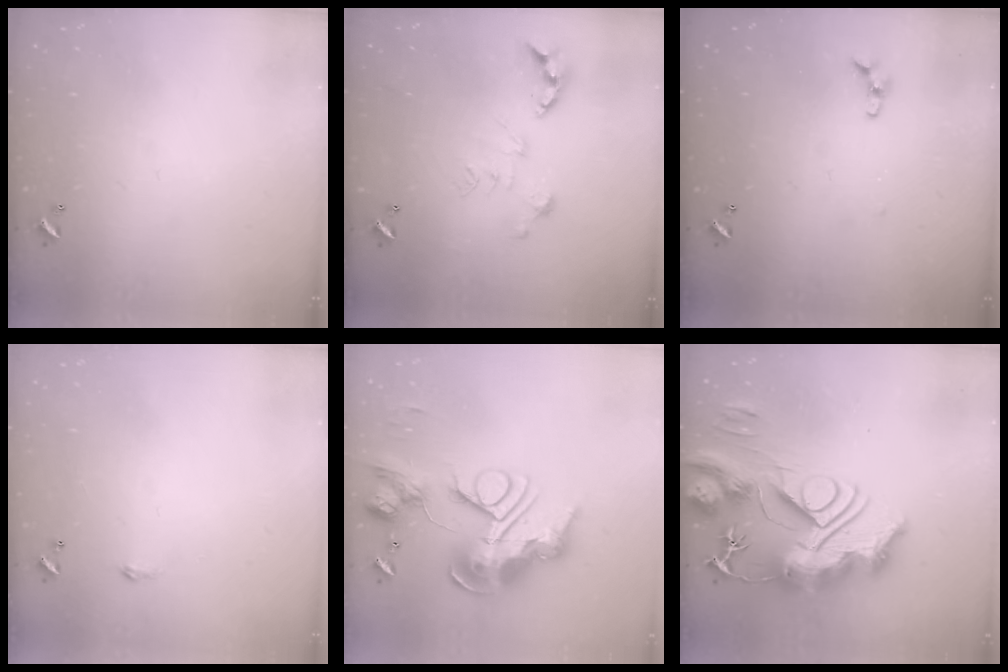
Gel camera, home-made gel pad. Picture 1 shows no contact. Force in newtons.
{"total": 0.8, "press": 0.8, "slide": 0.3}
{"total": 5.5, "press": 5.5, "slide": 0.6}
{"total": 1.8, "press": 1.8, "slide": 0.3}
{"total": 0.9, "press": 0.9, "slide": 0.0}
{"total": 0.5, "press": 0.5, "slide": 0.0}